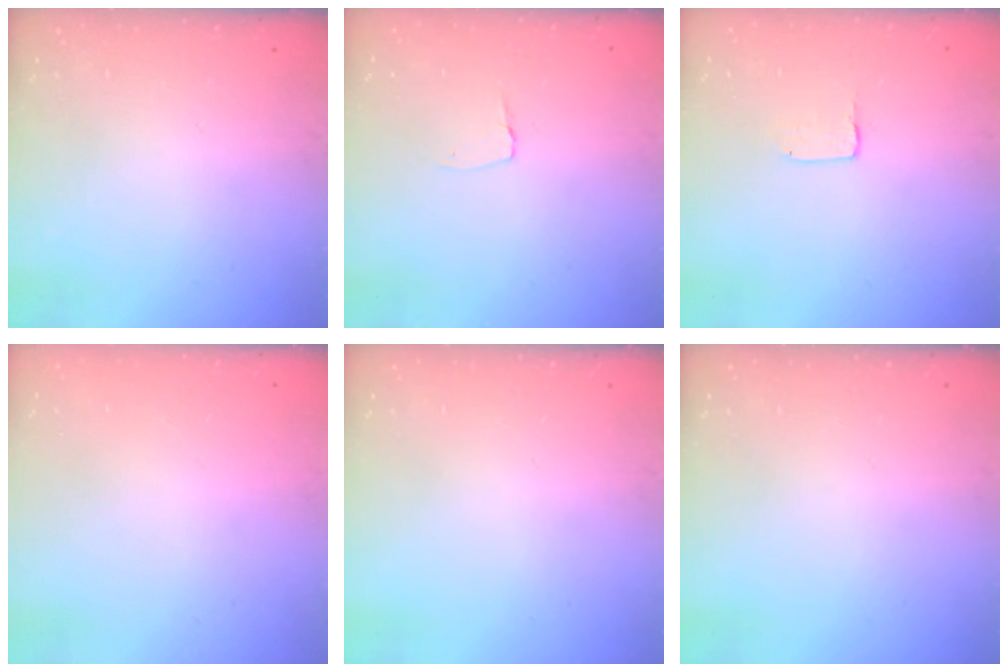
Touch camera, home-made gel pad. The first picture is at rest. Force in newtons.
{"total": 2.9, "press": 2.9, "slide": 0.3}
{"total": 2.0, "press": 2.0, "slide": 0.1}
{"total": 0.0}
{"total": 0.0}
{"total": 0.0}